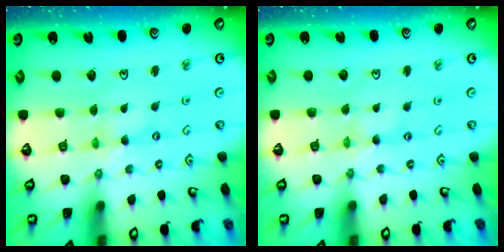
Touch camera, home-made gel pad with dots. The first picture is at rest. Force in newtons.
{"total": 0.0}